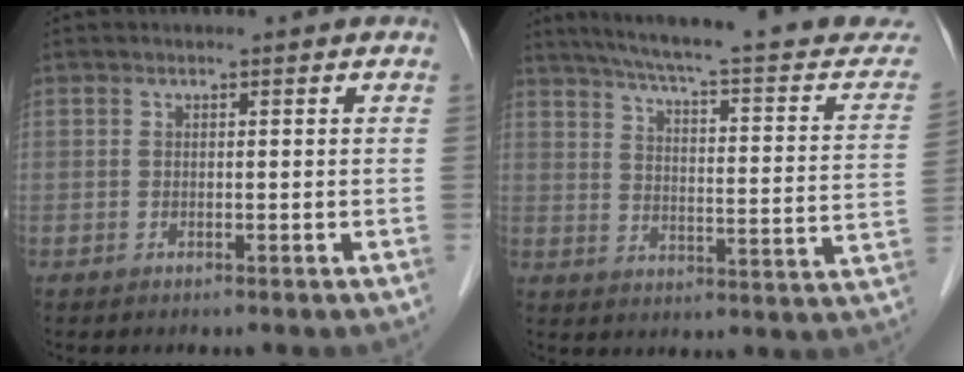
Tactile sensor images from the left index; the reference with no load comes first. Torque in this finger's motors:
{"motor_torque": [-0.53, -0.80, 0.23, 0.08]}